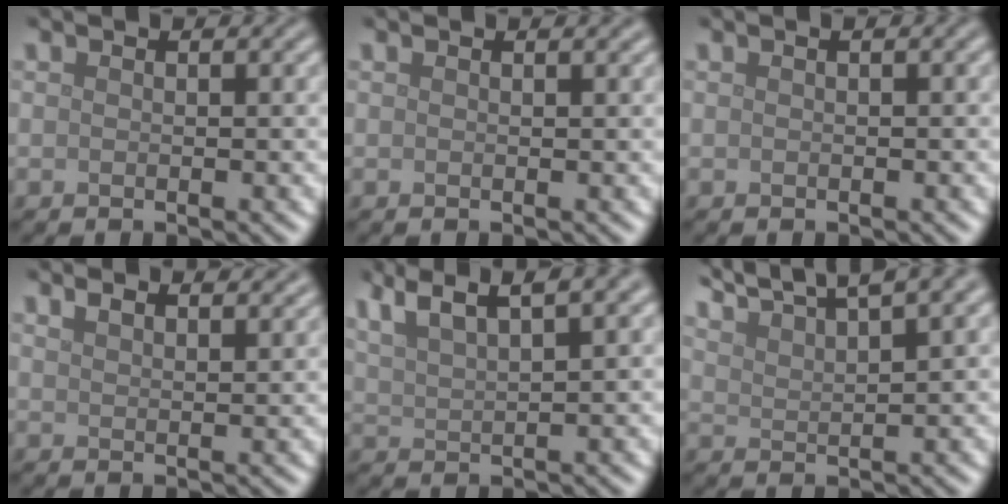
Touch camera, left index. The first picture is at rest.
{"total": 0.9, "force": [0.7, 0.2, 0.6], "torque": [-0.005, 0.003, 0.008]}
{"total": 0.7, "force": [0.2, 0.1, 0.6], "torque": [-0.010, 0.007, 0.004]}
{"total": 3.7, "force": [3.1, 1.2, 1.6], "torque": [-0.013, 0.016, 0.032]}
{"total": 6.2, "force": [4.4, 1.4, 4.2], "torque": [-0.075, 0.022, 0.081]}
{"total": 7.3, "force": [6.1, 1.1, 3.8], "torque": [-0.059, 0.021, 0.093]}